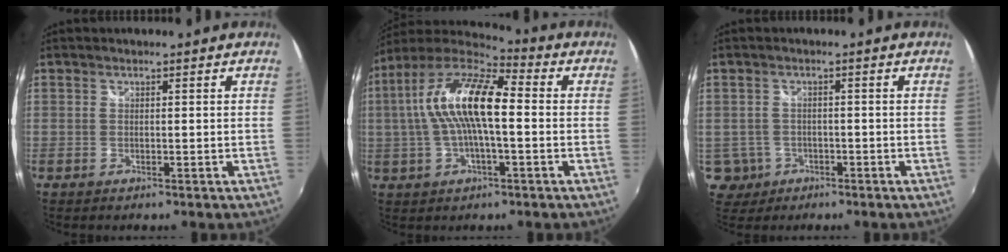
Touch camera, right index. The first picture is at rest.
{"total": 15.7, "force": [1.0, 5.0, 14.8], "torque": [-0.276, 0.017, 0.006]}
{"total": 4.6, "force": [-1.6, 4.3, 0.7], "torque": [-0.023, 0.004, -0.020]}